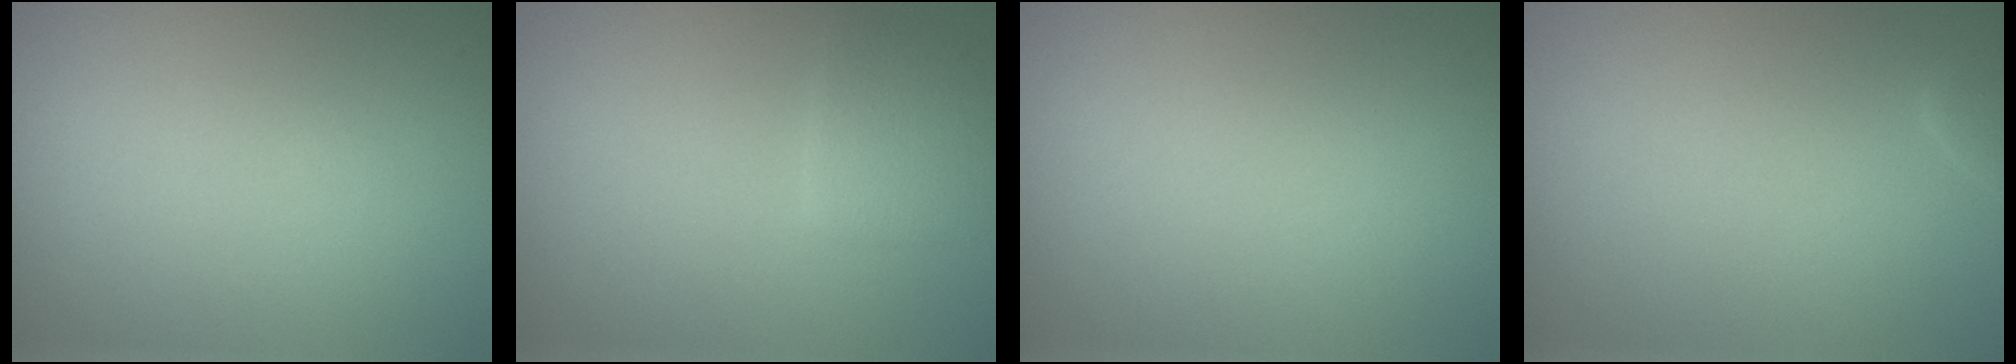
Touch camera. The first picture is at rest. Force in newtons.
{"total": 2.0, "press": 2.0, "slide": 0.1}
{"total": 0.0}
{"total": 0.9, "press": 0.9, "slide": 0.0}